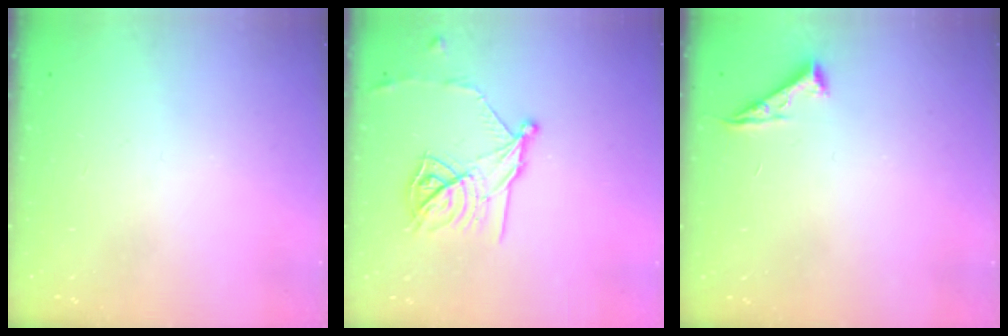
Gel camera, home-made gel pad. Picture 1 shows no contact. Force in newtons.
{"total": 14.7, "press": 14.7, "slide": 0.6}
{"total": 4.3, "press": 4.3, "slide": 0.6}